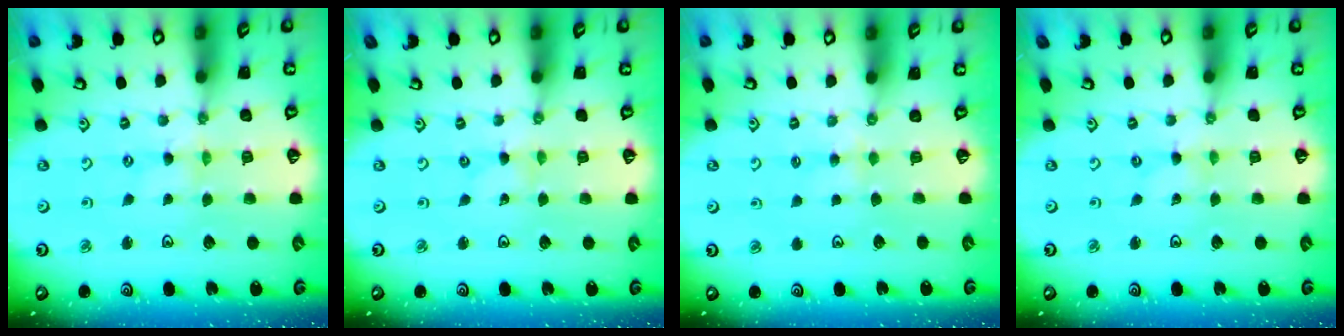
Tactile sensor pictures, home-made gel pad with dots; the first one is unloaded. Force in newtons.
{"total": 0.0}
{"total": 2.7, "press": 2.6, "slide": 0.4}
{"total": 0.0}